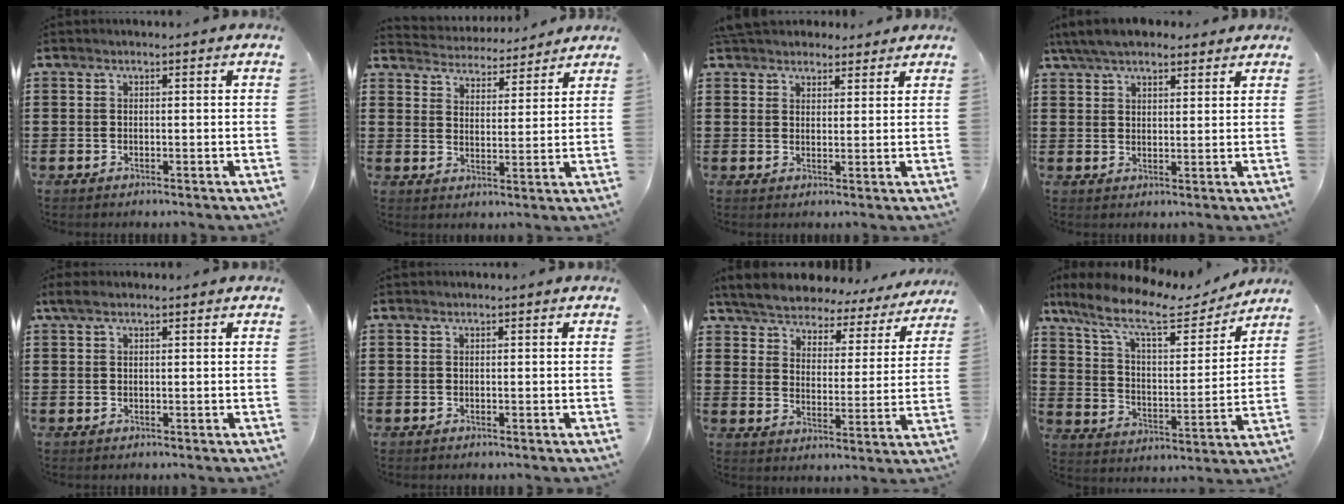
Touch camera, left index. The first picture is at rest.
{"total": 4.2, "force": [4.2, 0.3, -0.3], "torque": [-0.017, -0.027, 0.072]}
{"total": 4.1, "force": [3.7, 1.5, 0.8], "torque": [-0.028, 0.000, 0.072]}
{"total": 6.1, "force": [5.2, 1.8, 2.7], "torque": [-0.067, -0.003, 0.097]}
{"total": 1.5, "force": [0.6, 0.6, 1.2], "torque": [-0.024, 0.004, 0.012]}
{"total": 0.0}
{"total": 5.3, "force": [5.2, 0.6, 0.5], "torque": [-0.041, -0.040, 0.087]}
{"total": 11.4, "force": [8.9, 2.6, 6.6], "torque": [-0.161, -0.039, 0.151]}